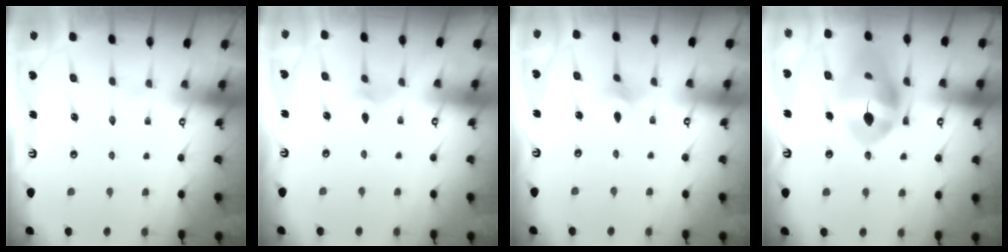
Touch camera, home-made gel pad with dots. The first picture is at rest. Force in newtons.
{"total": 2.2, "press": 2.1, "slide": 0.6}
{"total": 2.3, "press": 2.2, "slide": 0.5}
{"total": 17.9, "press": 17.8, "slide": 2.1}